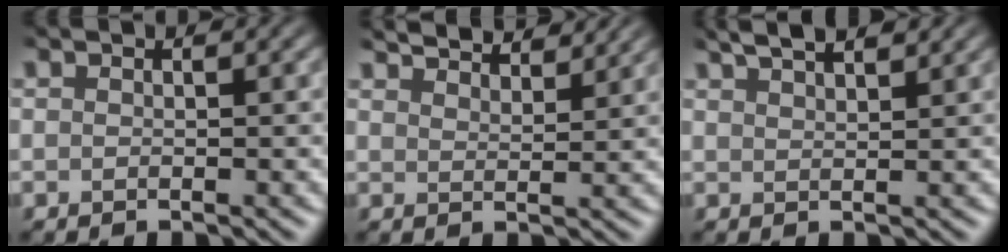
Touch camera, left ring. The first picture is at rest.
{"total": 5.1, "force": [4.7, 0.9, 1.7], "torque": [-0.022, 0.006, 0.059]}
{"total": 4.8, "force": [3.6, 1.5, 2.8], "torque": [-0.027, 0.022, 0.035]}